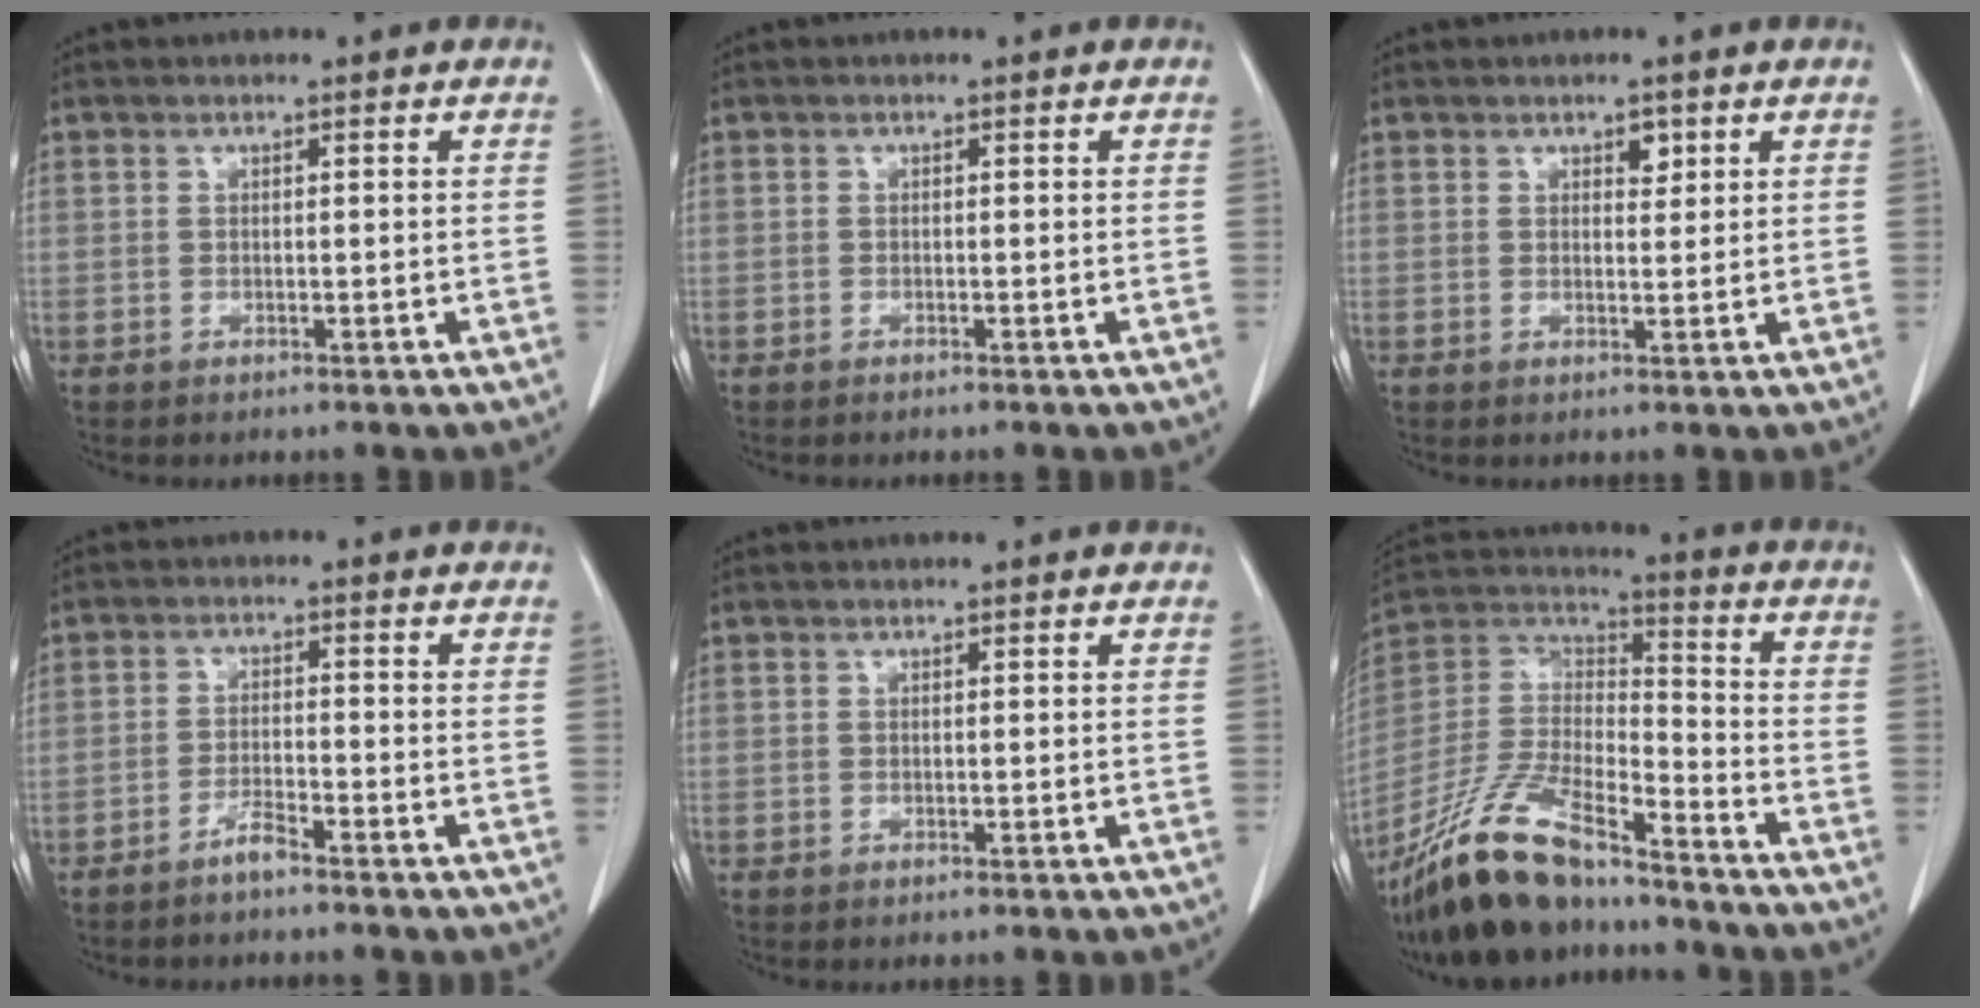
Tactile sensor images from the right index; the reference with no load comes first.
{"total": 0.0}
{"total": 1.8, "force": [1.0, 0.9, 1.1], "torque": [-0.014, -0.002, 0.015]}
{"total": 2.6, "force": [-2.2, 0.0, 1.4], "torque": [-0.030, -0.002, -0.043]}
{"total": 0.0}
{"total": 19.1, "force": [-15.2, 5.2, 10.3], "torque": [-0.227, -0.010, -0.284]}